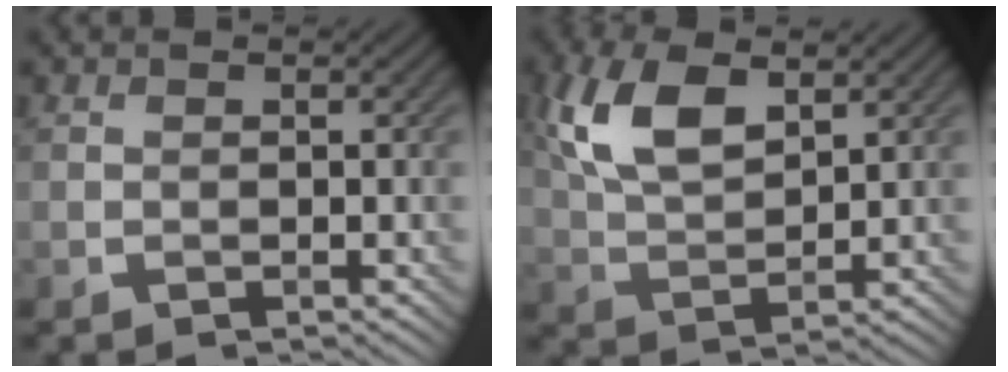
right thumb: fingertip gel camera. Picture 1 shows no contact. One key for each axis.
{"total": 8.2, "fx": 3.6, "fy": 3.8, "fz": 6.3, "tx": -0.148, "ty": 0.009, "tz": 0.071}